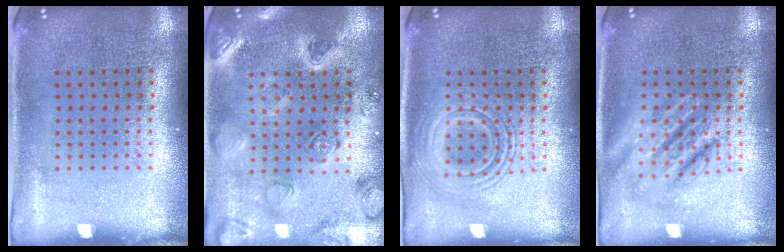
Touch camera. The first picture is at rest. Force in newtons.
{"total": 2.3, "press": 2.2, "slide": 0.2}
{"total": 2.5, "press": 2.5, "slide": 0.4}
{"total": 2.2, "press": 2.2, "slide": 0.3}